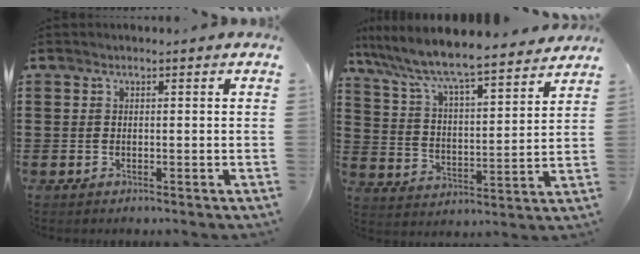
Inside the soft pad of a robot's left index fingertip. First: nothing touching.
{"total": 6.9, "force": [6.5, 0.1, 2.4], "torque": [-0.078, -0.051, 0.105]}